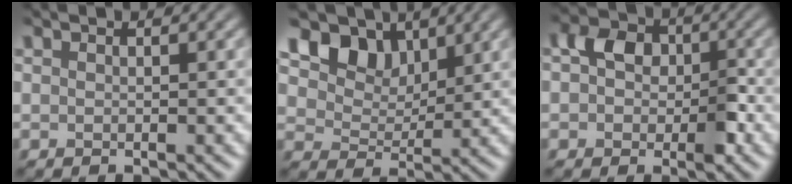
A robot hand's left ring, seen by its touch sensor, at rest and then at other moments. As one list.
[{"total": 6.9, "force": [3.6, 4.3, 3.9], "torque": [-0.075, 0.001, 0.045]}, {"total": 4.3, "force": [-0.8, 3.3, 2.6], "torque": [-0.035, -0.001, -0.028]}]